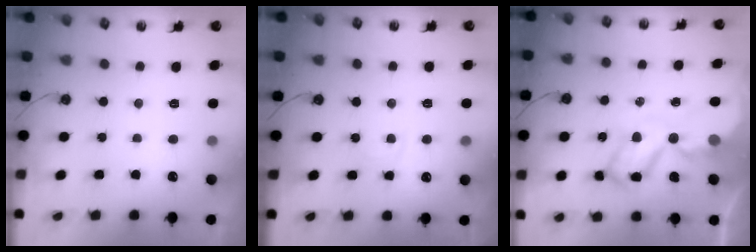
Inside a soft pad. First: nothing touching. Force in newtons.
{"total": 4.7, "press": 4.6, "slide": 0.5}
{"total": 10.4, "press": 10.3, "slide": 0.8}